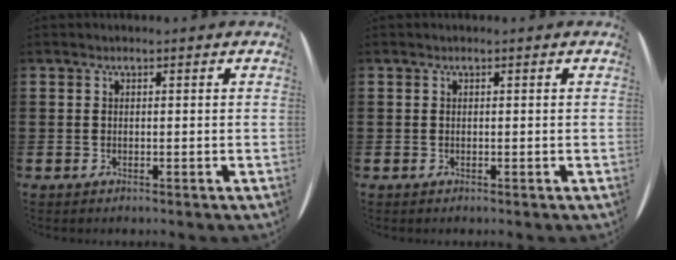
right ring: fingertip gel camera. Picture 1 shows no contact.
{"total": 0.0}